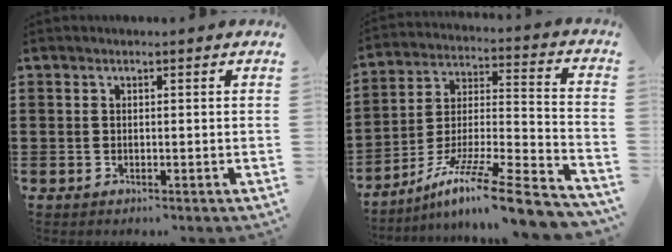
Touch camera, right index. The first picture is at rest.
{"total": 11.9, "force": [-9.0, 0.8, 7.7], "torque": [-0.121, 0.011, -0.171]}